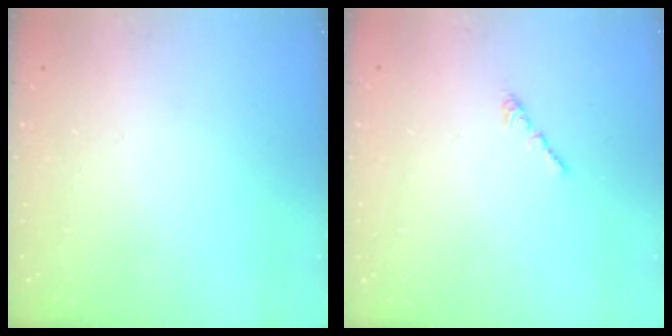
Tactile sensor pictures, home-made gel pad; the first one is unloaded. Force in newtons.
{"total": 0.7, "press": 0.6, "slide": 0.4}